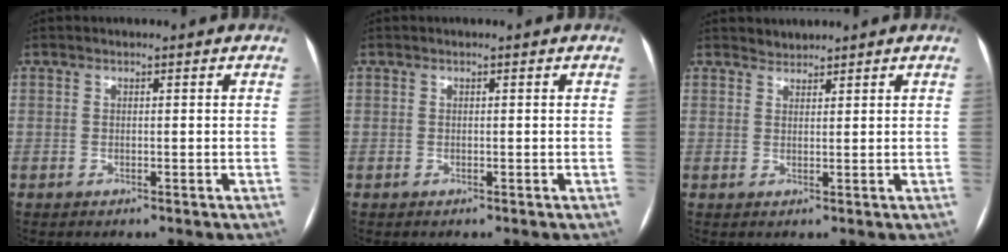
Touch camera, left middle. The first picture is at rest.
{"total": 0.0}
{"total": 1.5, "force": [1.4, 0.3, -0.3], "torque": [-0.001, 0.005, 0.027]}